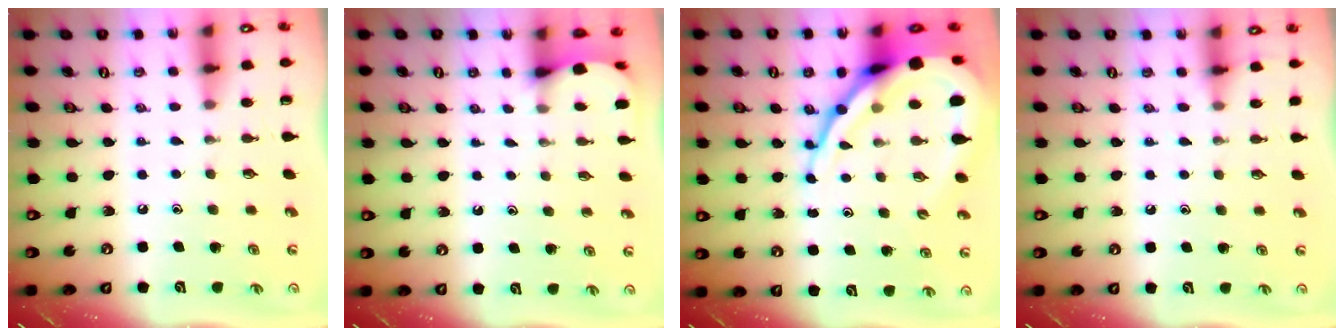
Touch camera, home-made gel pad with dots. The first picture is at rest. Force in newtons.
{"total": 2.4, "press": 2.4, "slide": 0.3}
{"total": 19.1, "press": 18.9, "slide": 2.0}
{"total": 3.5, "press": 3.5, "slide": 0.6}